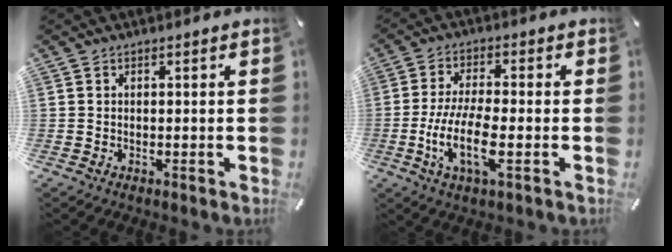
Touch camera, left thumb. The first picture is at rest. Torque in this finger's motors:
{"motor_torque": [0.85, 3.06, 1.40, -0.32, 0.43]}